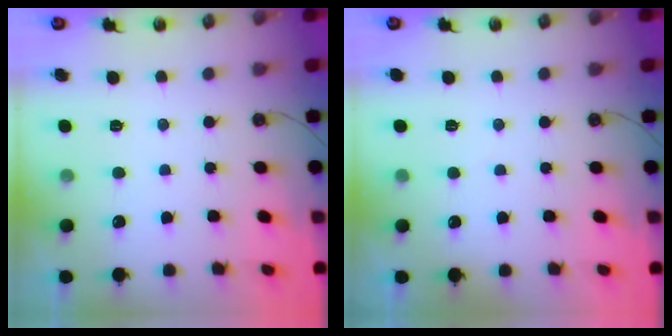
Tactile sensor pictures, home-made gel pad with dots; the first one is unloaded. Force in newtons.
{"total": 1.2, "press": 1.2, "slide": 0.1}